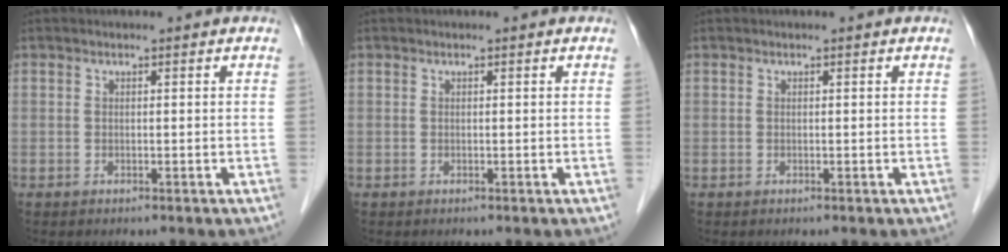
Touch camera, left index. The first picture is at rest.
{"total": 0.0}
{"total": 0.0}